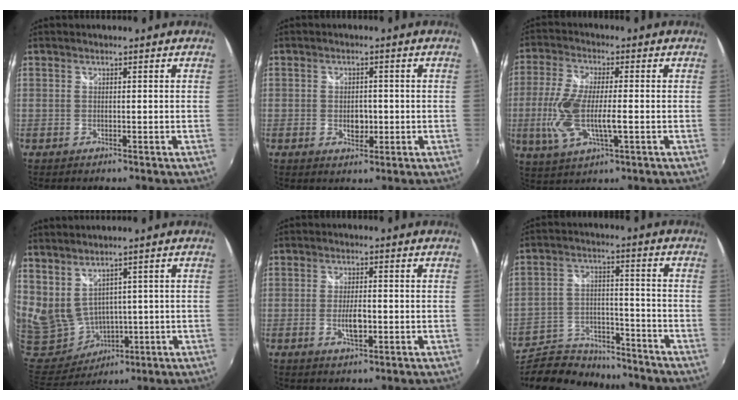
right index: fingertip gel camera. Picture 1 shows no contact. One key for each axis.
{"total": 3.4, "fx": -0.7, "fy": 2.4, "fz": 2.3, "tx": -0.037, "ty": -0.001, "tz": -0.011}
{"total": 11.7, "fx": -2.0, "fy": 4.0, "fz": 10.8, "tx": -0.232, "ty": -0.010, "tz": -0.037}
{"total": 11.5, "fx": 3.5, "fy": 7.9, "fz": 7.6, "tx": -0.167, "ty": -0.018, "tz": 0.105}
{"total": 4.2, "fx": -1.1, "fy": 1.6, "fz": 3.7, "tx": -0.071, "ty": -0.004, "tz": -0.019}
{"total": 21.7, "fx": -18.4, "fy": 7.8, "fz": 8.3, "tx": -0.185, "ty": -0.002, "tz": -0.281}